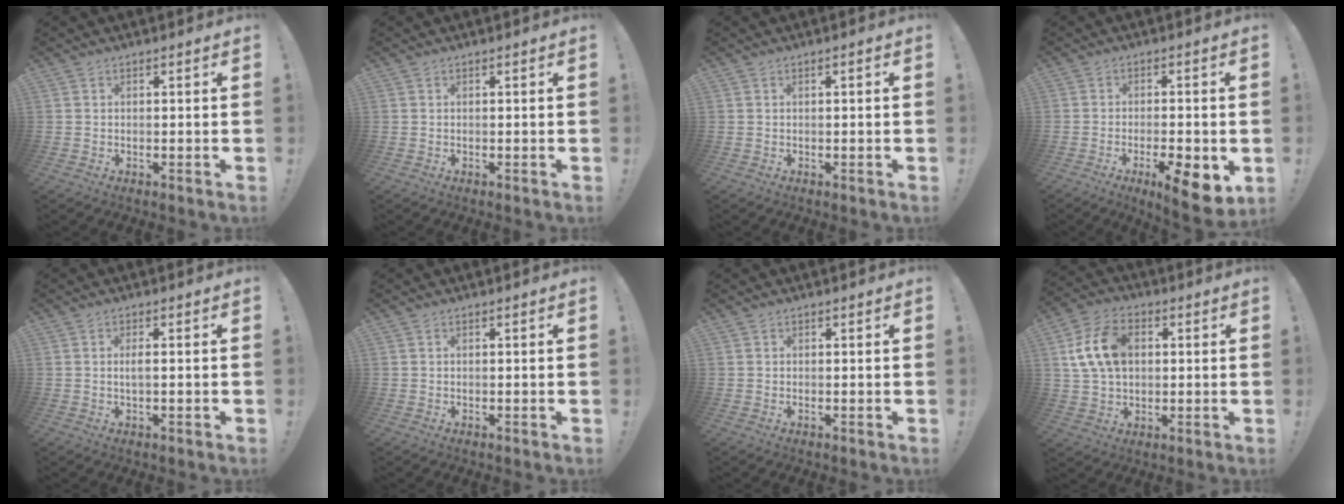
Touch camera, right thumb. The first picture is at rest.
{"total": 0.0}
{"total": 0.5, "force": [-0.2, -0.1, 0.5], "torque": [-0.009, -0.001, -0.004]}
{"total": 9.9, "force": [-4.1, 2.4, 8.6], "torque": [-0.121, 0.013, -0.060]}
{"total": 2.1, "force": [-0.1, 0.3, 2.1], "torque": [-0.036, 0.000, -0.006]}
{"total": 0.0}
{"total": 0.0}
{"total": 14.1, "force": [3.0, 9.8, 9.7], "torque": [-0.176, 0.008, 0.060]}